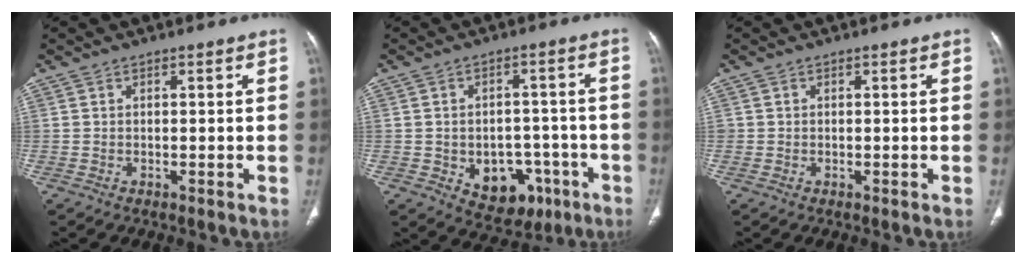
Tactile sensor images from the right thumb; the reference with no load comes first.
{"total": 11.2, "force": [-4.2, 8.2, 6.3], "torque": [-0.047, 0.033, -0.042]}
{"total": 0.5, "force": [0.0, 0.5, 0.0], "torque": [0.005, 0.005, -0.003]}